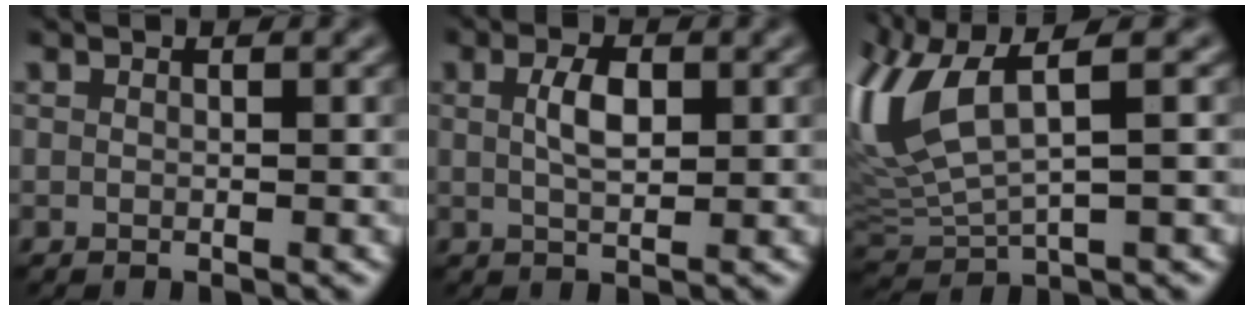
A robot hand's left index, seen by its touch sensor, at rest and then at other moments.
{"total": 2.7, "force": [0.5, 1.3, 2.3], "torque": [-0.053, 0.003, 0.010]}
{"total": 9.4, "force": [2.5, 3.9, 8.1], "torque": [-0.201, 0.008, 0.051]}